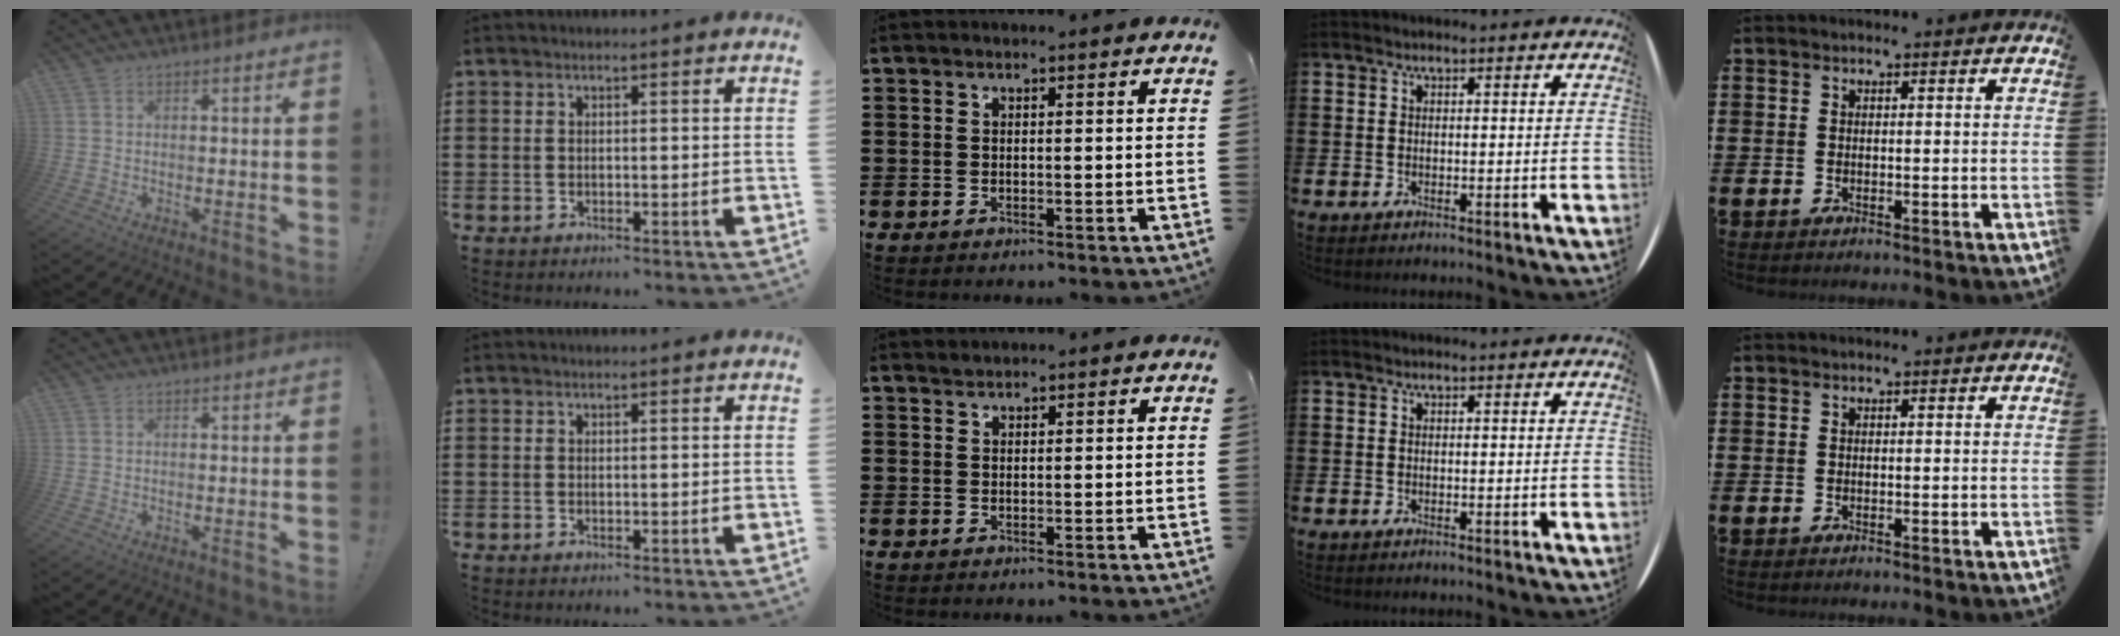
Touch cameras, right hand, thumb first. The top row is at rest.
{"middle": {"total": 0.8, "force": [0.7, 0.1, -0.1], "torque": [0.000, -0.002, 0.015]}}